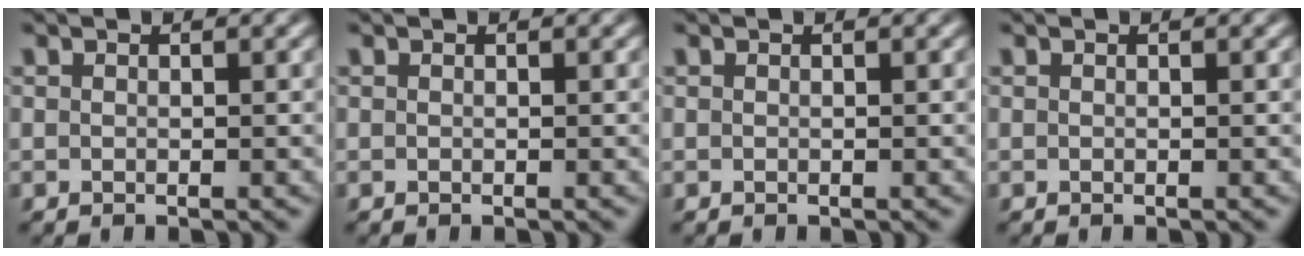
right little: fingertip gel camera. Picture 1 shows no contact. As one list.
[{"total": 0.0}, {"total": 0.0}, {"total": 0.0}]